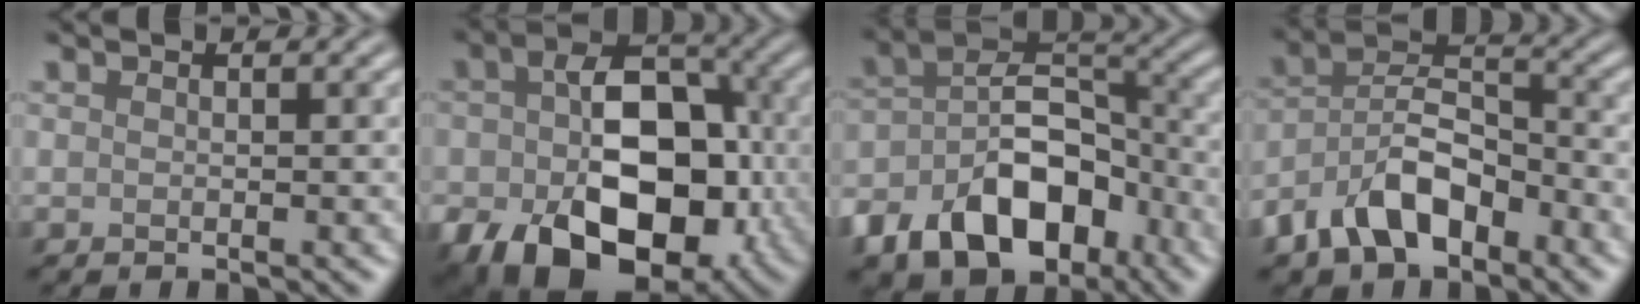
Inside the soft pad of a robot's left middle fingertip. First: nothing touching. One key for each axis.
{"total": 16.1, "fx": -4.1, "fy": 10.6, "fz": 11.3, "tx": -0.183, "ty": -0.042, "tz": -0.051}
{"total": 10.8, "fx": -5.5, "fy": 6.4, "fz": 6.7, "tx": -0.114, "ty": 0.001, "tz": -0.098}
{"total": 7.2, "fx": -4.4, "fy": 3.6, "fz": 4.5, "tx": -0.078, "ty": 0.012, "tz": -0.090}